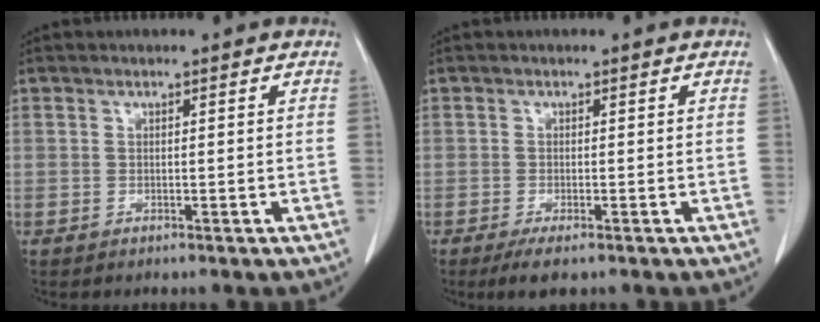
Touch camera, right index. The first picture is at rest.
{"total": 3.1, "force": [-2.0, 0.7, 2.2], "torque": [-0.036, -0.007, -0.031]}